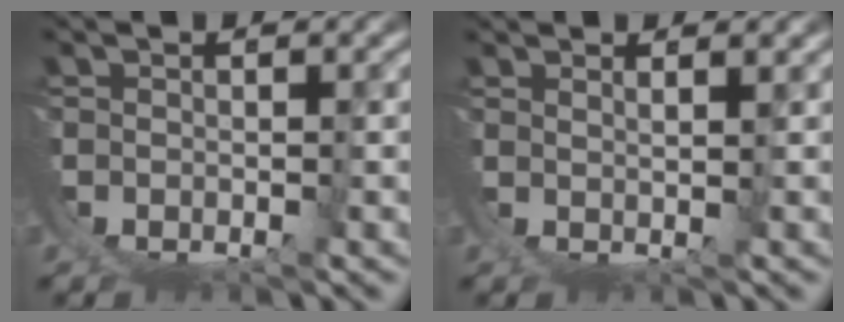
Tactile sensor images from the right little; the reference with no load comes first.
{"total": 2.2, "force": [1.5, -1.5, 0.8], "torque": [-0.005, -0.008, 0.033]}